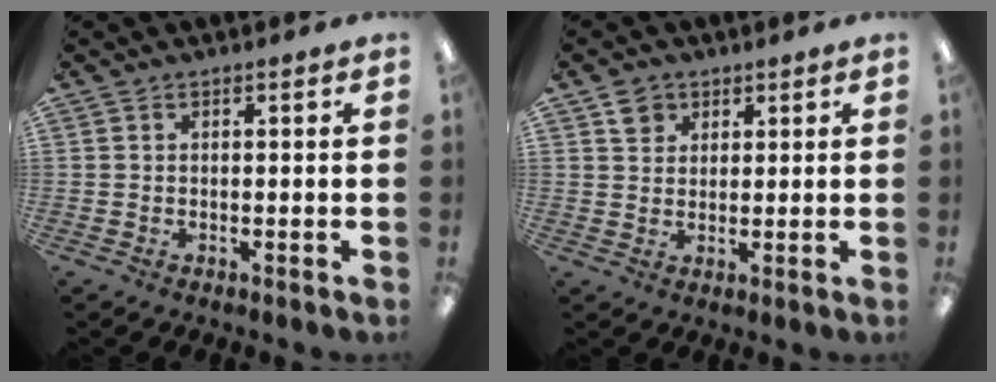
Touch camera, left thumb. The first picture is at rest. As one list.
[{"total": 4.1, "force": [2.4, 3.2, 0.8], "torque": [-0.009, 0.001, 0.043]}]